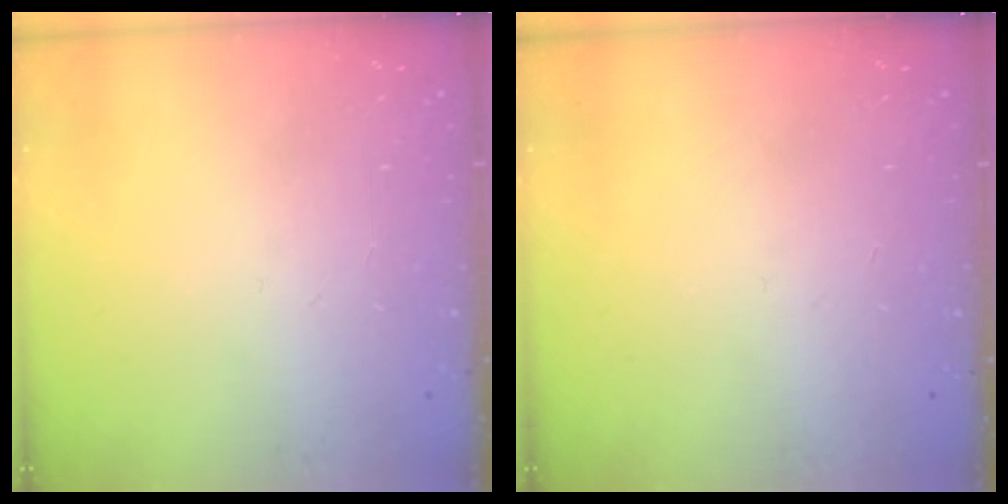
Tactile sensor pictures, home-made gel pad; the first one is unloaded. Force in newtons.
{"total": 0.0}